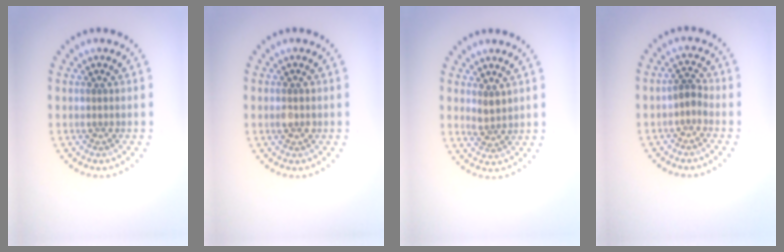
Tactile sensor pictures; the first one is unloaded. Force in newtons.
{"total": 1.4, "press": 1.4, "slide": 0.0}
{"total": 1.6, "press": 1.4, "slide": 0.8}
{"total": 1.3, "press": 1.0, "slide": 0.8}